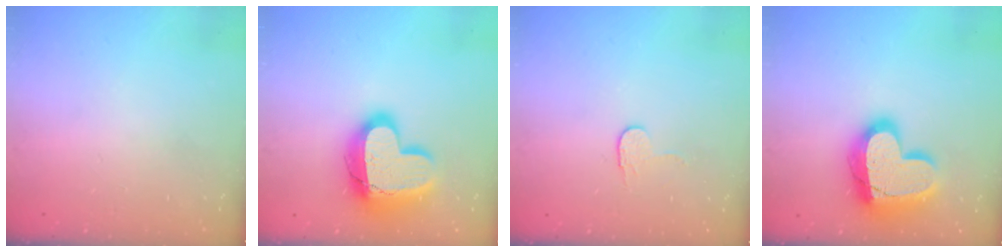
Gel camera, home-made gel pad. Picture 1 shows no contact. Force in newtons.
{"total": 20.3, "press": 20.3, "slide": 1.5}
{"total": 3.8, "press": 3.8, "slide": 0.3}
{"total": 21.4, "press": 21.3, "slide": 1.7}